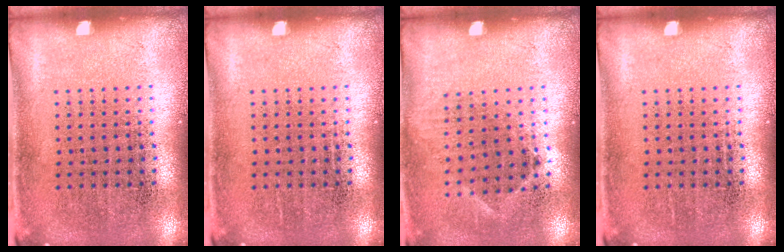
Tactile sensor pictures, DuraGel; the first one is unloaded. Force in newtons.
{"total": 0.0}
{"total": 0.9, "press": 0.6, "slide": 0.6}
{"total": 0.0}